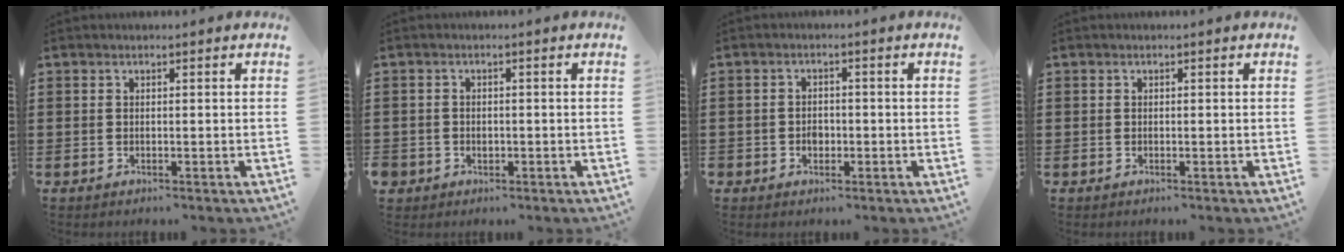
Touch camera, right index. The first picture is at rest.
{"total": 1.4, "force": [-0.7, 1.3, -0.1], "torque": [-0.003, 0.003, -0.018]}
{"total": 1.8, "force": [-0.7, 1.6, 0.6], "torque": [-0.015, 0.004, -0.016]}
{"total": 0.5, "force": [0.0, 0.5, 0.0], "torque": [-0.001, 0.005, 0.000]}